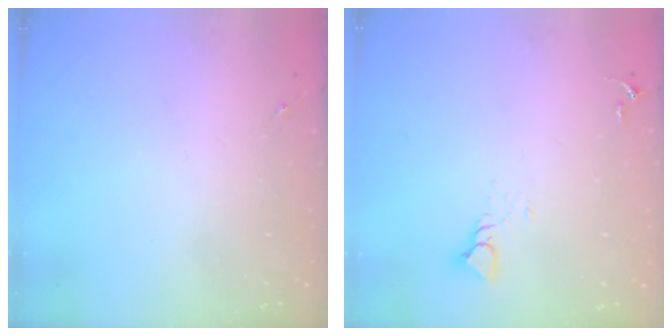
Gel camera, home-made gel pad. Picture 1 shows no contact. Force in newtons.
{"total": 3.3, "press": 3.3, "slide": 0.3}